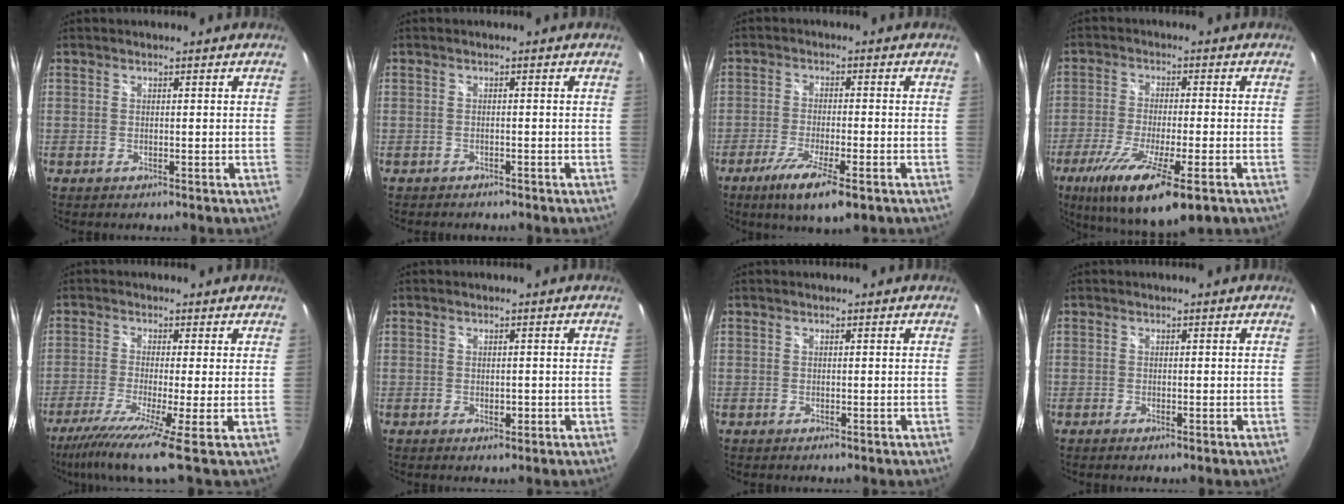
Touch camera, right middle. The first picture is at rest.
{"total": 1.6, "force": [-1.5, 0.7, 0.1], "torque": [-0.009, -0.003, -0.024]}
{"total": 9.4, "force": [-5.6, 1.5, 7.3], "torque": [-0.155, -0.034, -0.097]}
{"total": 15.9, "force": [-8.6, 3.0, 13.0], "torque": [-0.249, -0.055, -0.148]}
{"total": 9.1, "force": [-5.7, -1.1, 7.0], "torque": [-0.161, -0.040, -0.106]}
{"total": 1.4, "force": [-0.4, 1.0, 0.9], "torque": [-0.011, -0.002, -0.006]}
{"total": 0.0}
{"total": 0.8, "force": [-0.5, 0.1, 0.6], "torque": [-0.010, -0.002, -0.010]}